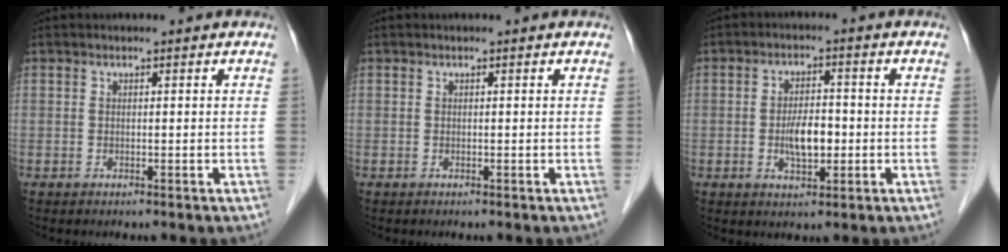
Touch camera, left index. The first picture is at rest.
{"total": 0.0}
{"total": 5.3, "force": [-1.8, 2.1, 4.5], "torque": [-0.083, -0.004, -0.030]}